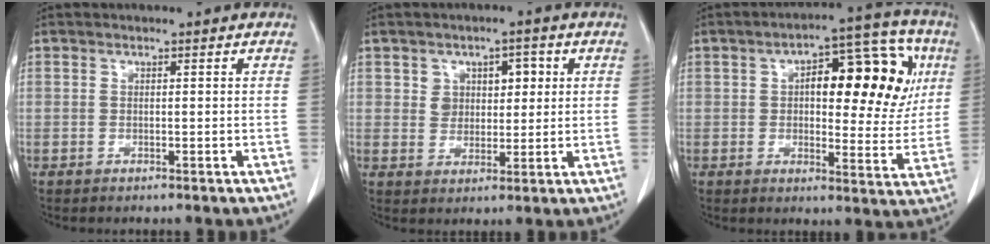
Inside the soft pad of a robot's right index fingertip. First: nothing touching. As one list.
[{"total": 5.0, "force": [1.5, 3.8, 2.8], "torque": [-0.033, 0.015, 0.027]}, {"total": 17.5, "force": [4.4, 7.3, 15.3], "torque": [-0.190, 0.037, 0.057]}]